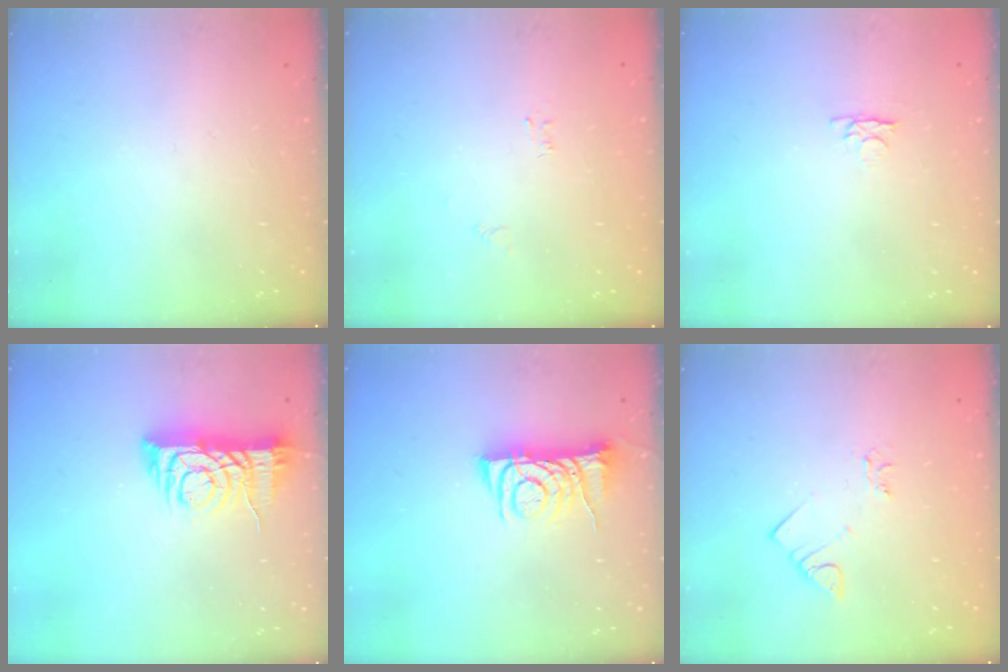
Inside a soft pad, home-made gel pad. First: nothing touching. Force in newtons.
{"total": 2.5, "press": 2.5, "slide": 0.3}
{"total": 4.1, "press": 4.0, "slide": 0.5}
{"total": 9.1, "press": 9.1, "slide": 1.0}
{"total": 7.7, "press": 7.6, "slide": 0.8}
{"total": 3.7, "press": 3.6, "slide": 0.7}